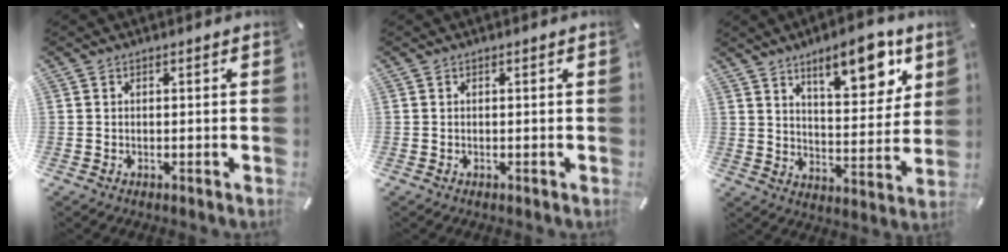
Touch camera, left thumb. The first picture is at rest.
{"total": 0.0}
{"total": 13.2, "force": [8.6, 5.0, 8.7], "torque": [-0.107, -0.053, 0.140]}